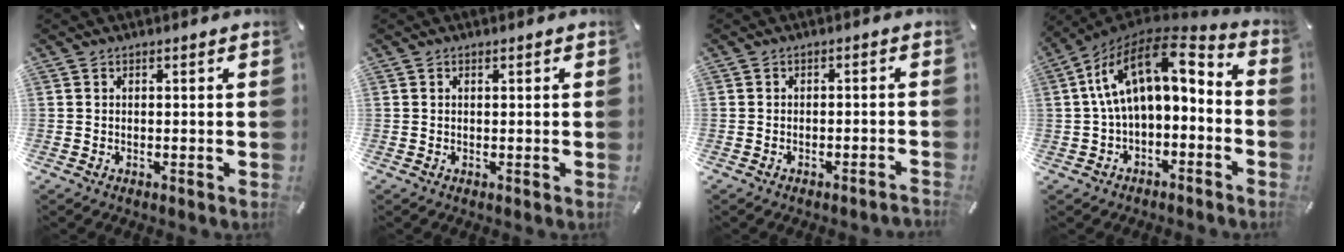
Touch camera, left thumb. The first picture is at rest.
{"total": 0.0}
{"total": 1.7, "force": [-1.4, 0.3, 0.9], "torque": [-0.015, 0.005, -0.026]}
{"total": 15.1, "force": [3.6, 8.5, 12.0], "torque": [-0.242, -0.013, 0.057]}